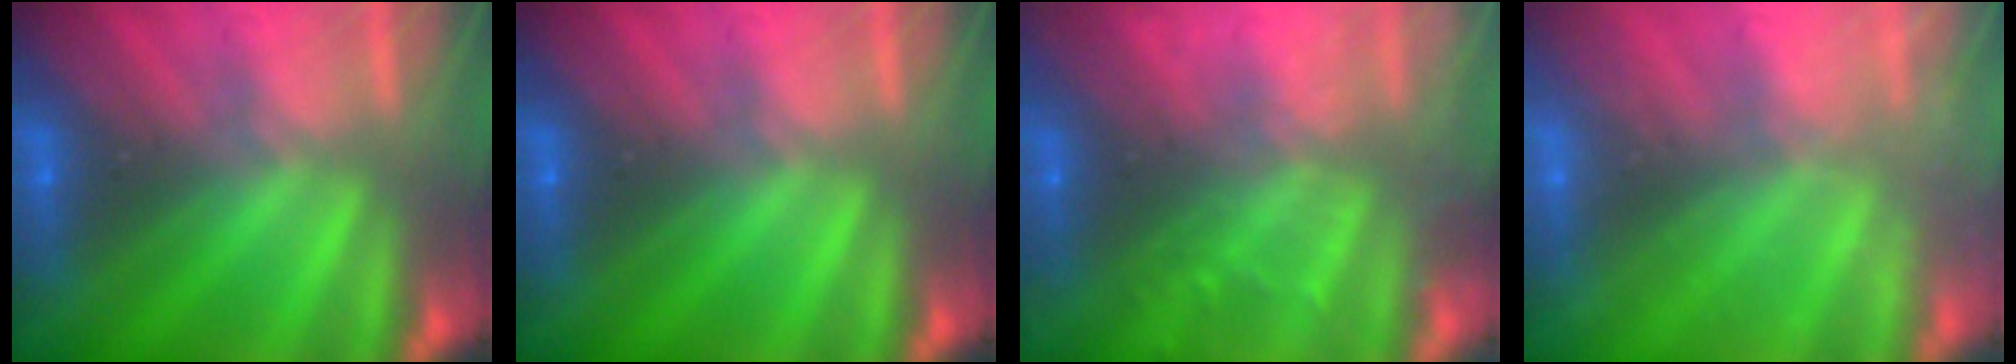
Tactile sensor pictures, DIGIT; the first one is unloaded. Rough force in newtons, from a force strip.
{"total": 0.0}
{"total": 7.7}
{"total": 2.3}